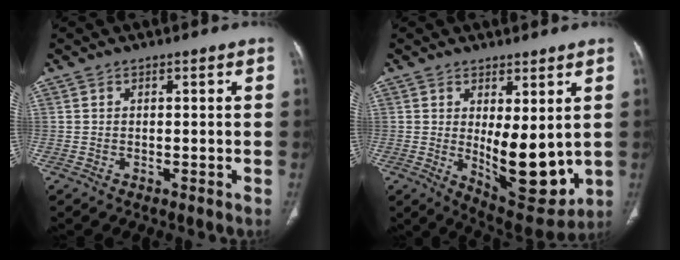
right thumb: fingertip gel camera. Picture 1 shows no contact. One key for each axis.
{"total": 14.1, "fx": 0.5, "fy": 6.0, "fz": 12.8, "tx": -0.161, "ty": -0.041, "tz": 0.032}